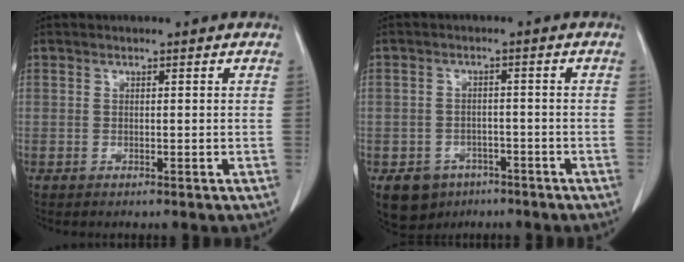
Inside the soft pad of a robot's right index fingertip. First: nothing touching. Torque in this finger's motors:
{"motor_torque": [-0.21, -0.02, -0.54, -0.21]}